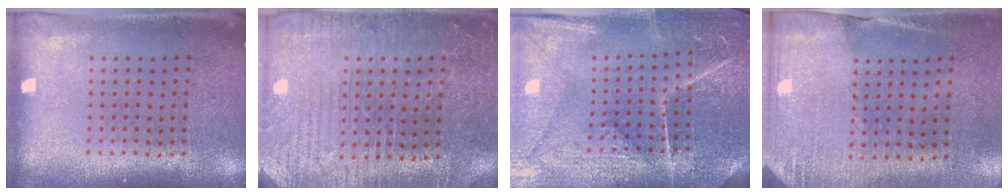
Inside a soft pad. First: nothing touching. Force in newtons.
{"total": 3.2, "press": 3.1, "slide": 0.7}
{"total": 3.9, "press": 3.6, "slide": 1.4}
{"total": 2.6, "press": 2.3, "slide": 1.1}